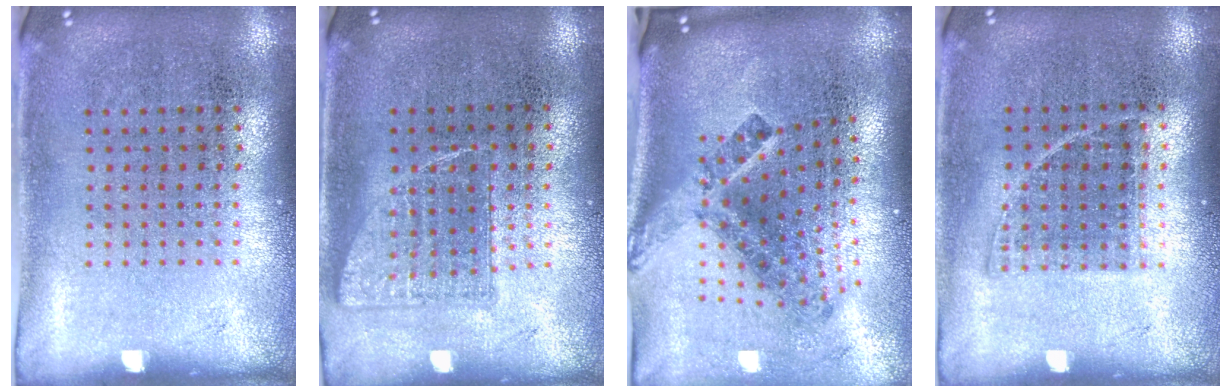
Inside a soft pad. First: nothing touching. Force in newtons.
{"total": 0.8, "press": 0.8, "slide": 0.1}
{"total": 2.9, "press": 1.7, "slide": 2.3}
{"total": 0.8, "press": 0.7, "slide": 0.4}